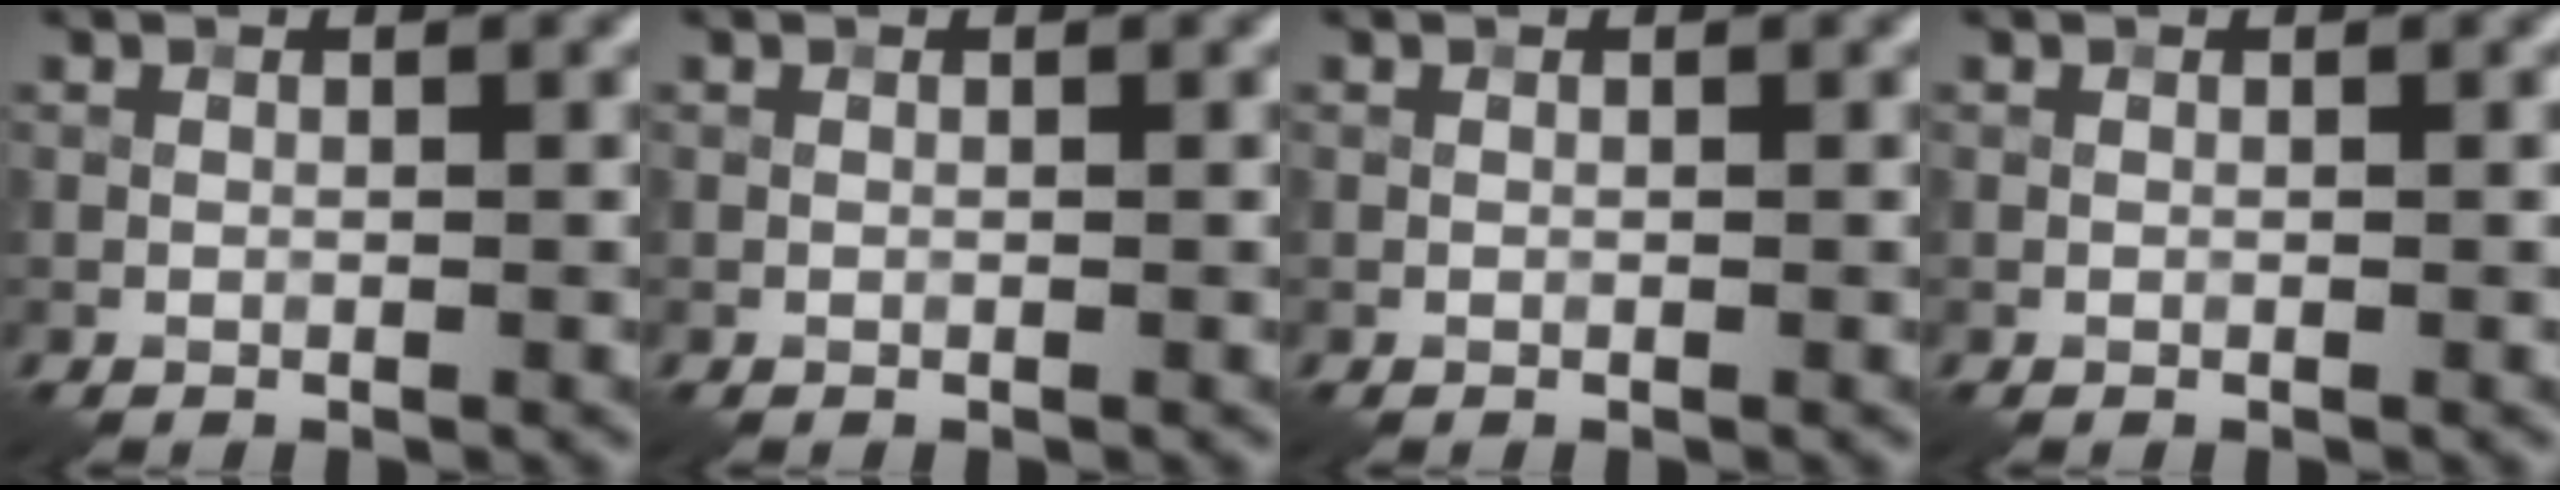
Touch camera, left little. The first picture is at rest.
{"total": 0.0}
{"total": 0.0}
{"total": 0.0}